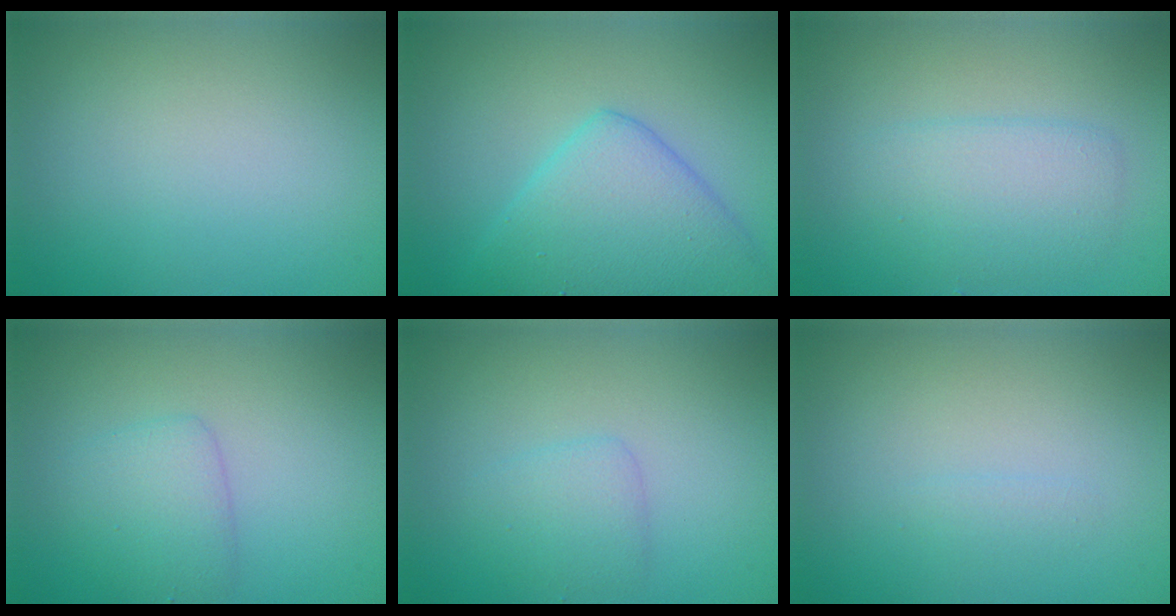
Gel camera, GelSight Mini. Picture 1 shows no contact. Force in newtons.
{"total": 6.7, "press": 6.7, "slide": 0.1}
{"total": 2.3, "press": 2.3, "slide": 0.1}
{"total": 2.6, "press": 2.6, "slide": 0.0}
{"total": 1.9, "press": 1.9, "slide": 0.1}
{"total": 0.7, "press": 0.7, "slide": 0.0}